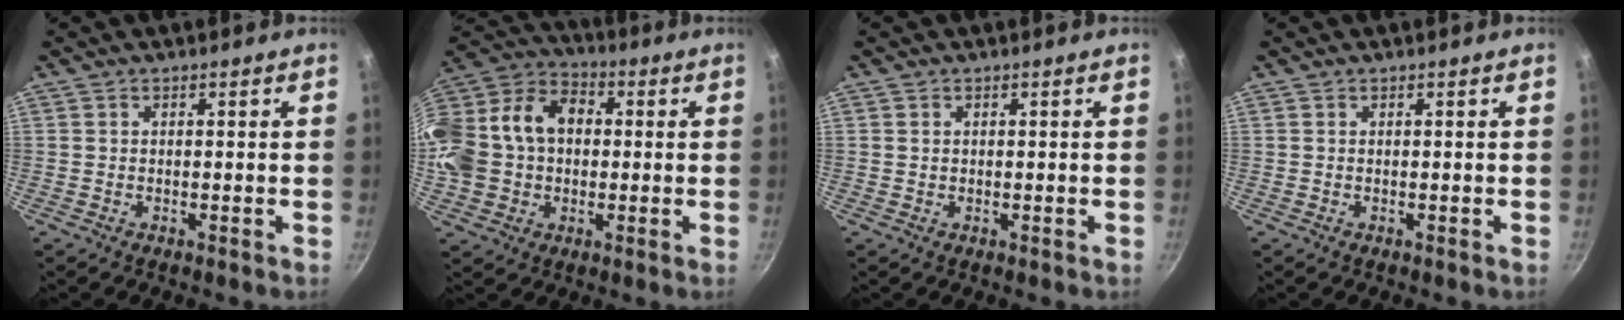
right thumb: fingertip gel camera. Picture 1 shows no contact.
{"total": 20.9, "force": [0.6, 16.2, 13.3], "torque": [-0.257, 0.056, 0.001]}
{"total": 0.6, "force": [0.2, 0.5, 0.1], "torque": [0.001, 0.002, 0.003]}
{"total": 0.0}